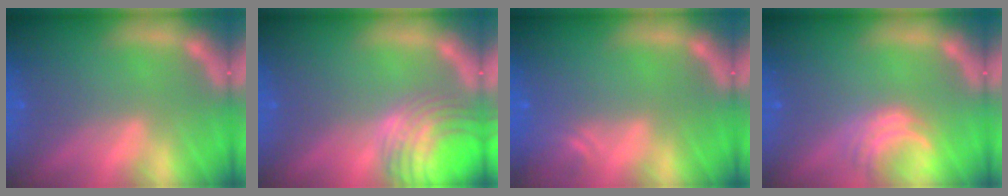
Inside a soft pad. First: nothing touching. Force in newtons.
{"total": 8.1}
{"total": 1.9}
{"total": 3.0}